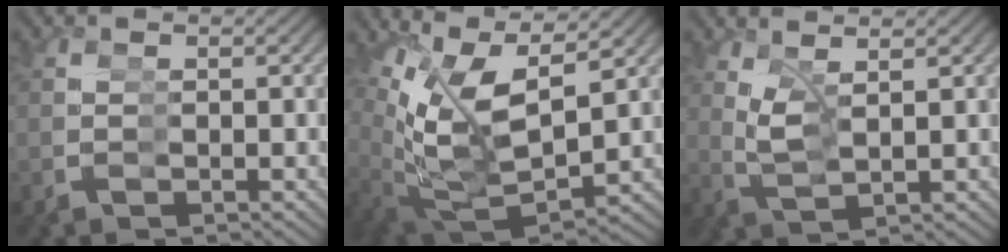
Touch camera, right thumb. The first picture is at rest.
{"total": 11.5, "force": [1.2, 7.7, 8.4], "torque": [-0.192, -0.044, 0.036]}
{"total": 2.6, "force": [1.7, 0.9, 1.8], "torque": [-0.043, -0.003, 0.039]}